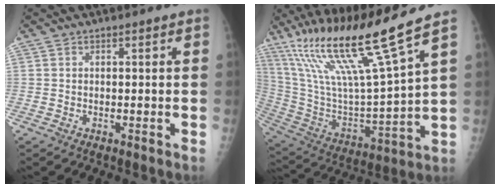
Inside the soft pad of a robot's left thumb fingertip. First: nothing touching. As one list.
[{"total": 22.6, "force": [15.2, 0.8, 16.7], "torque": [-0.293, -0.060, 0.286]}]